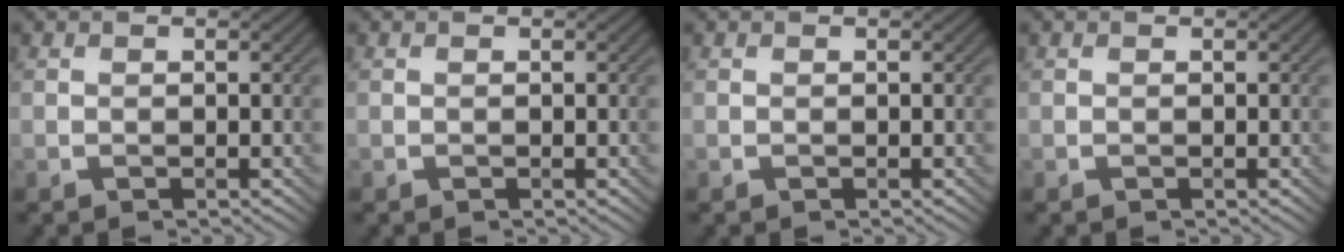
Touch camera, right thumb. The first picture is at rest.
{"total": 0.0}
{"total": 0.0}
{"total": 0.0}